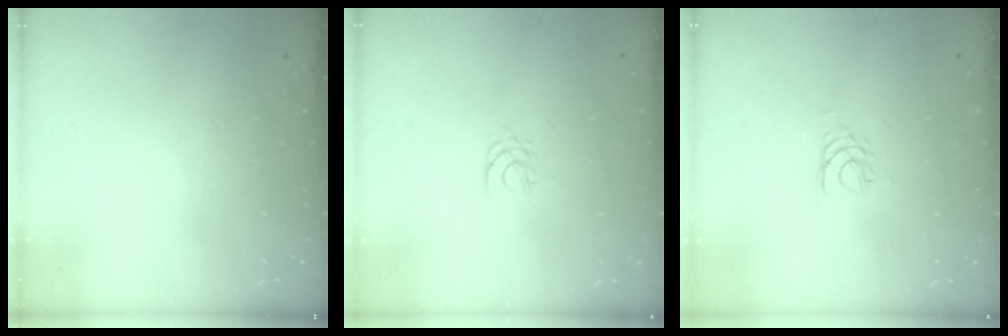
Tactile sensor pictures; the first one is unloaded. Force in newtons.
{"total": 2.5, "press": 2.5, "slide": 0.4}
{"total": 3.0, "press": 2.9, "slide": 0.4}